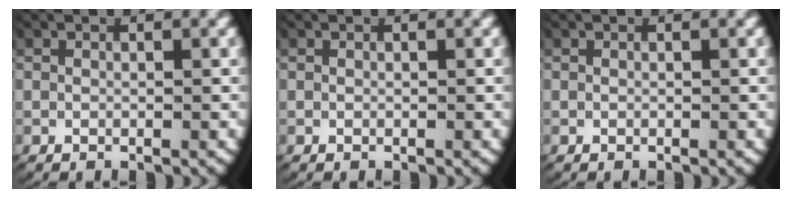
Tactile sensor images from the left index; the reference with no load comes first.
{"total": 0.0}
{"total": 0.0}